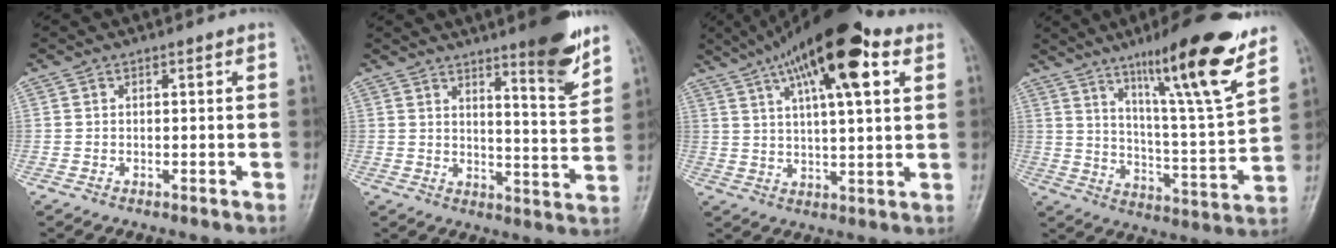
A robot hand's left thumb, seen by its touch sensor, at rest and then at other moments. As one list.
[{"total": 10.7, "force": [7.3, 1.6, 7.6], "torque": [-0.087, -0.056, 0.107]}, {"total": 18.9, "force": [9.2, 5.9, 15.4], "torque": [-0.238, -0.002, 0.147]}, {"total": 20.0, "force": [13.0, 2.3, 15.1], "torque": [-0.207, -0.072, 0.206]}]